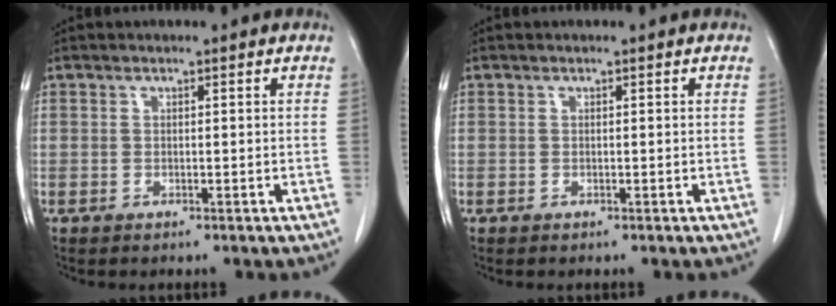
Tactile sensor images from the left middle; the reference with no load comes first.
{"total": 0.0}